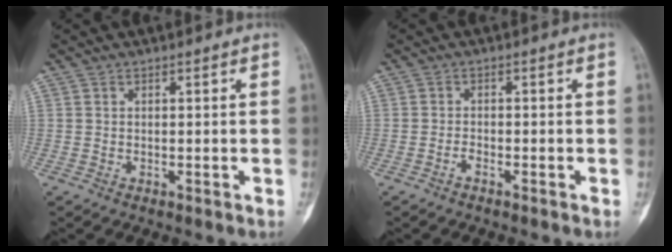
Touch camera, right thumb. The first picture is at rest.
{"total": 1.2, "force": [-0.9, 0.4, 0.7], "torque": [-0.013, 0.005, -0.019]}